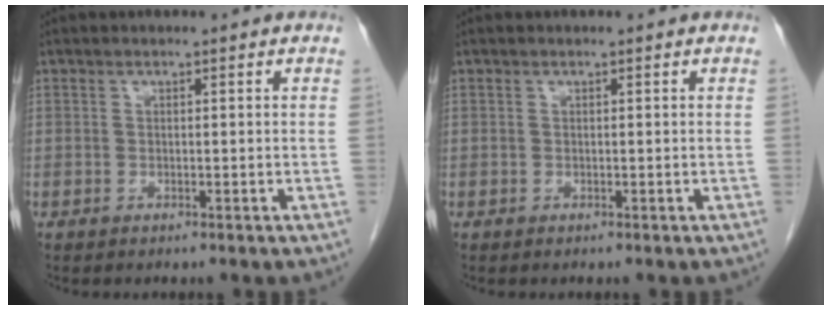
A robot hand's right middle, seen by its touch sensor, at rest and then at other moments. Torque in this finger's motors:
{"motor_torque": [0.00, 0.00, 0.00, -0.01]}